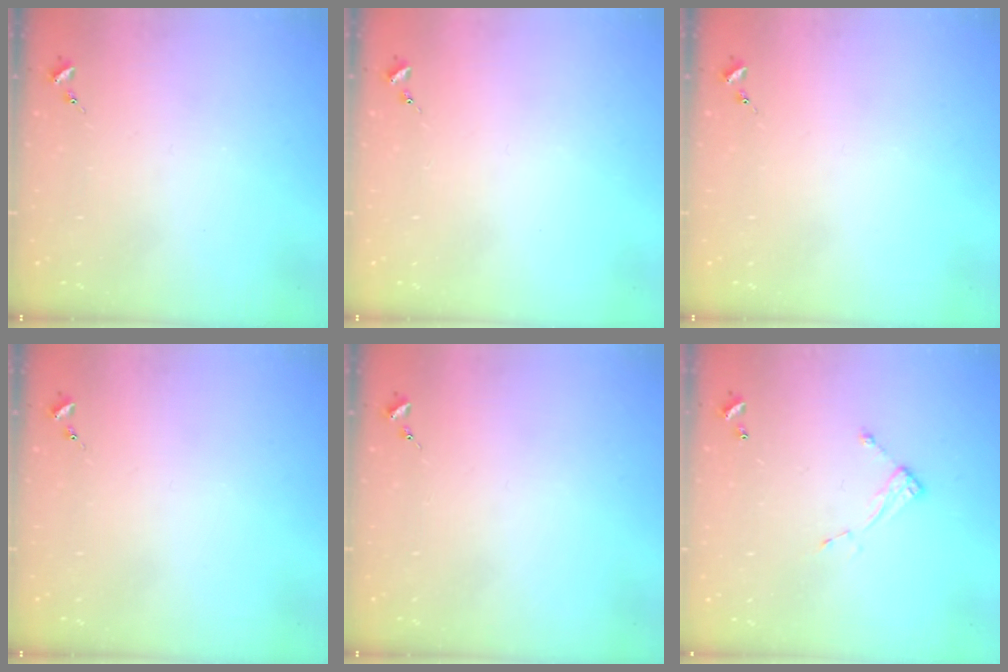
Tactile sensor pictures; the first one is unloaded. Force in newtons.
{"total": 0.0}
{"total": 0.0}
{"total": 0.0}
{"total": 0.0}
{"total": 6.1, "press": 6.1, "slide": 0.2}